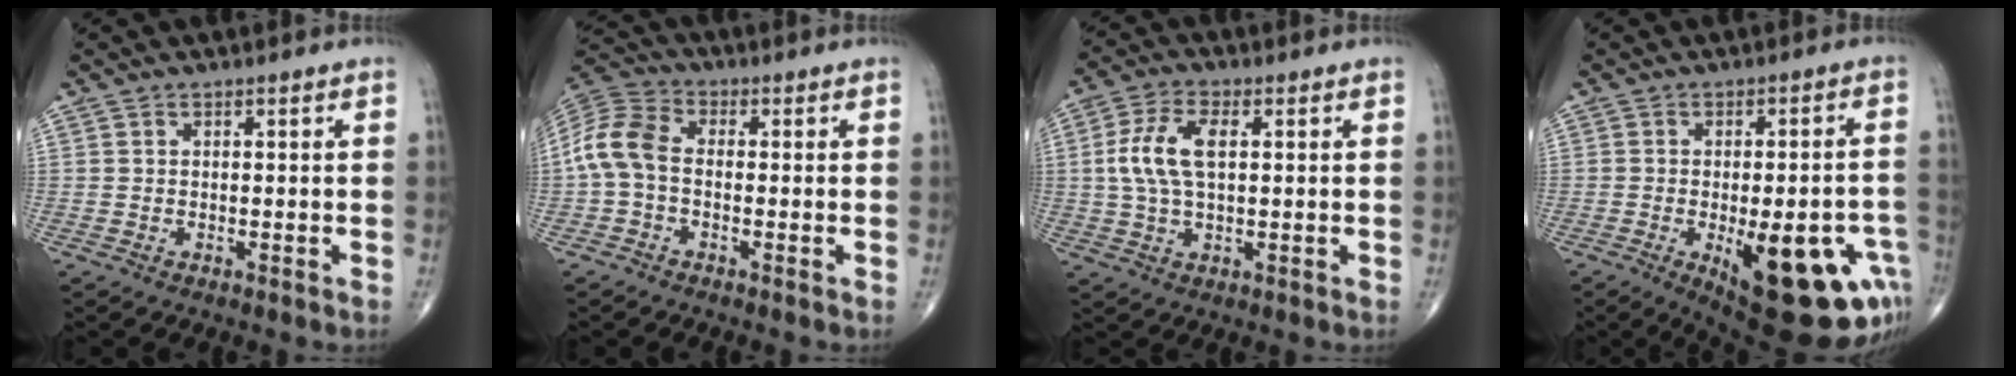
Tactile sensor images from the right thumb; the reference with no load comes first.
{"total": 8.9, "force": [-1.0, 5.7, 6.7], "torque": [-0.138, 0.025, -0.035]}
{"total": 9.1, "force": [1.3, 4.6, 7.8], "torque": [-0.169, 0.010, 0.024]}
{"total": 22.8, "force": [-8.7, 8.9, 19.1], "torque": [-0.171, 0.011, -0.095]}